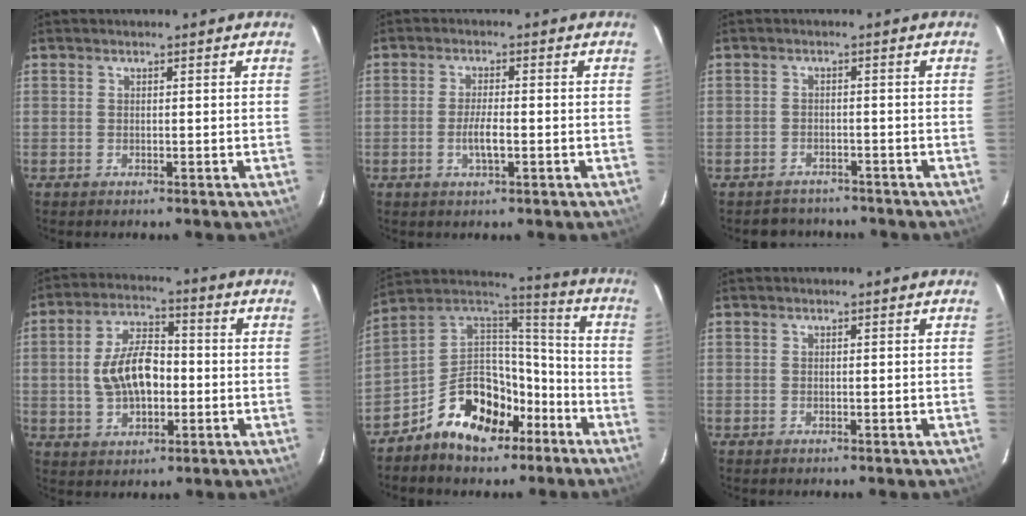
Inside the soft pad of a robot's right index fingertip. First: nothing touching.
{"total": 3.6, "force": [-1.1, 0.8, 3.3], "torque": [-0.063, -0.004, -0.020]}
{"total": 4.9, "force": [-4.3, 2.5, 0.3], "torque": [-0.014, 0.011, -0.060]}
{"total": 10.9, "force": [-1.0, 6.0, 9.1], "torque": [-0.177, 0.016, -0.011]}
{"total": 17.3, "force": [-9.9, 10.4, 9.7], "torque": [-0.192, 0.049, -0.155]}
{"total": 0.0}